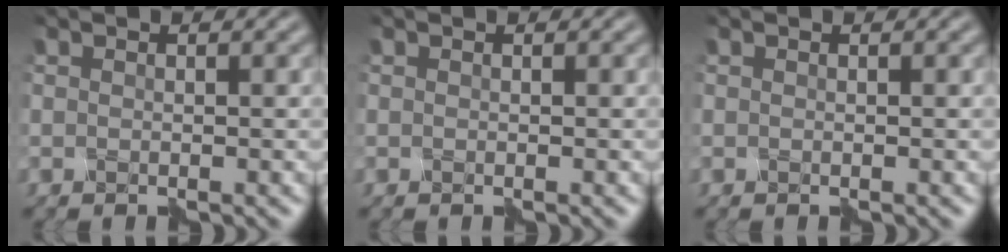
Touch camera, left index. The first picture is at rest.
{"total": 0.0}
{"total": 0.0}